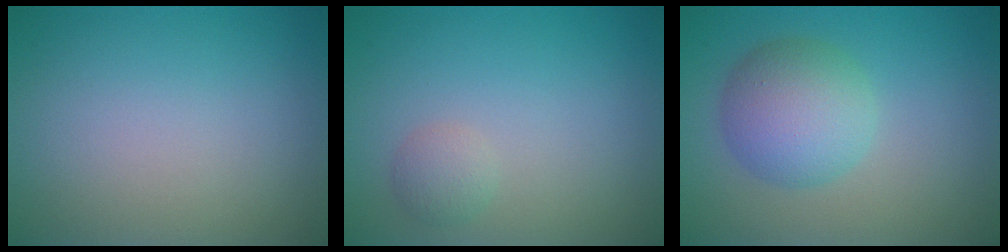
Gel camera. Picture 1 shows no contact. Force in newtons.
{"total": 1.3, "press": 1.3, "slide": 0.0}
{"total": 5.3, "press": 5.3, "slide": 0.2}